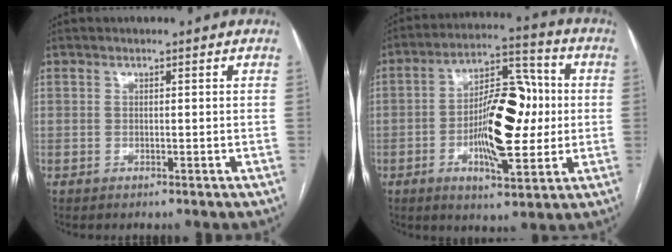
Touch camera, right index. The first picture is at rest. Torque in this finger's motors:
{"motor_torque": [0.70, 0.31, 0.31, 0.17]}